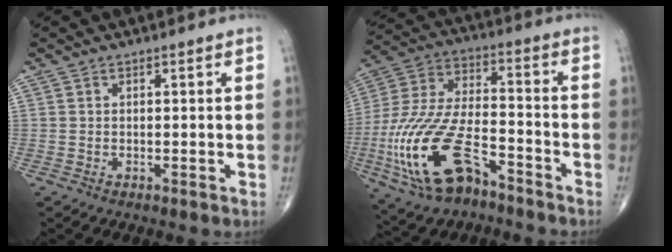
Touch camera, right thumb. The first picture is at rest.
{"total": 20.9, "force": [-9.4, 9.8, 15.8], "torque": [-0.350, 0.040, -0.169]}